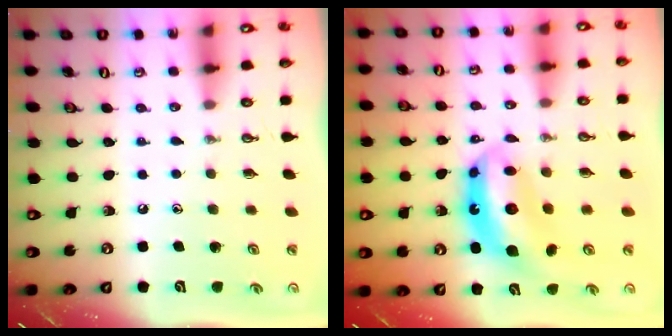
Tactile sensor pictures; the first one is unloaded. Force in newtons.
{"total": 11.2, "press": 11.1, "slide": 0.9}